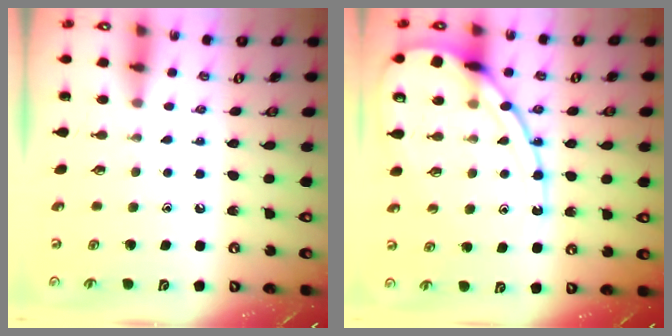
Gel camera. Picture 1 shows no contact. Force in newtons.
{"total": 15.4, "press": 15.3, "slide": 1.4}